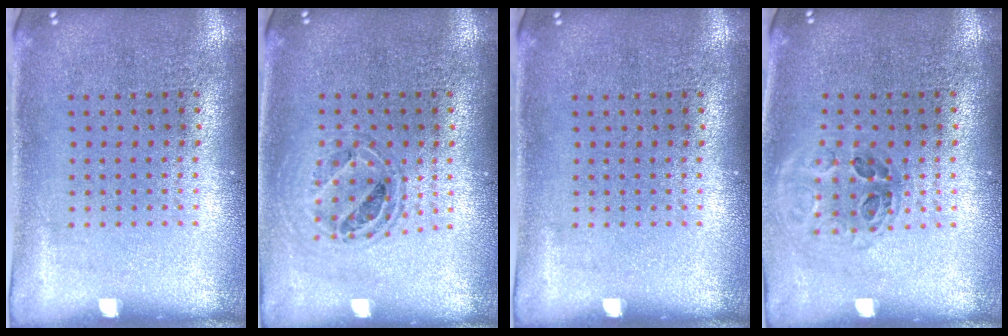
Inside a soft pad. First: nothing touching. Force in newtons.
{"total": 0.8, "press": 0.8, "slide": 0.1}
{"total": 0.0}
{"total": 1.0, "press": 1.0, "slide": 0.3}